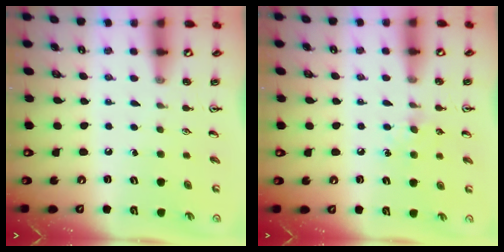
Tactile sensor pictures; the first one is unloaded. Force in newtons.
{"total": 6.6, "press": 6.6, "slide": 0.8}